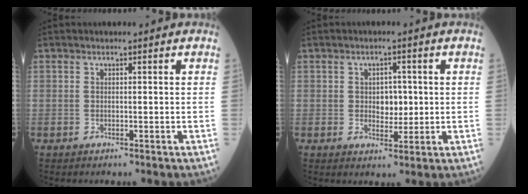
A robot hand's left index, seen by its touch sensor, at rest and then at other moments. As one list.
[{"total": 3.3, "force": [-0.1, 2.2, 2.4], "torque": [-0.031, -0.001, 0.002]}]